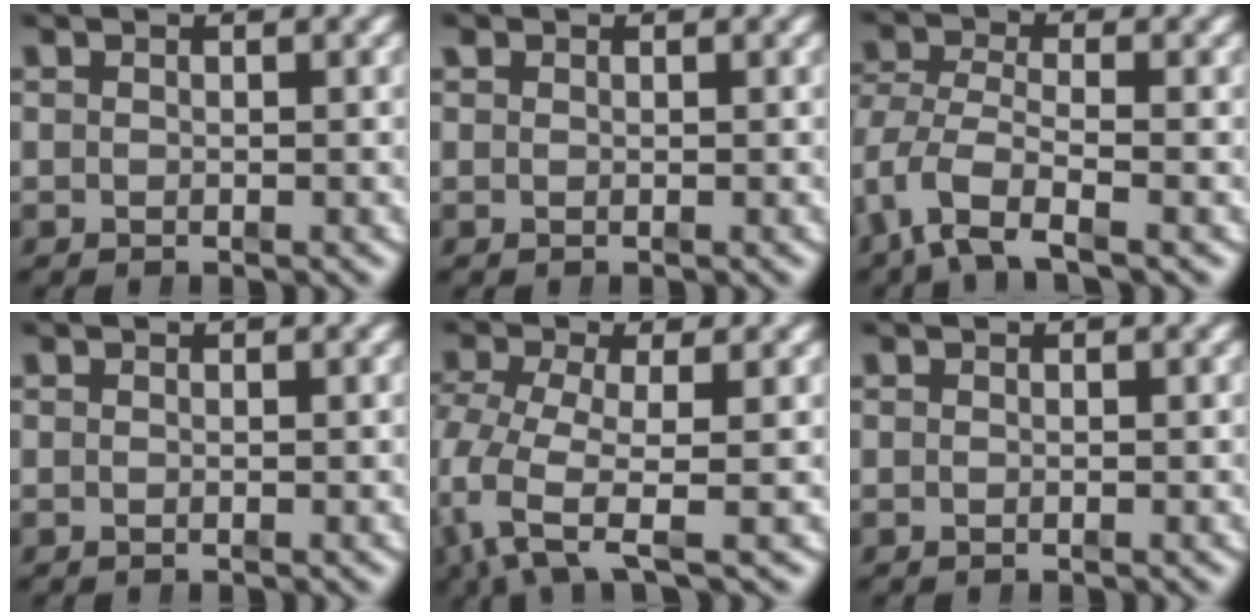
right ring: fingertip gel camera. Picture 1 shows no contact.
{"total": 0.0}
{"total": 3.9, "force": [-1.5, 2.1, 2.9], "torque": [-0.092, -0.036, -0.010]}
{"total": 0.0}
{"total": 6.1, "force": [-0.8, 3.8, 4.7], "torque": [-0.122, -0.032, -0.006]}
{"total": 0.0}